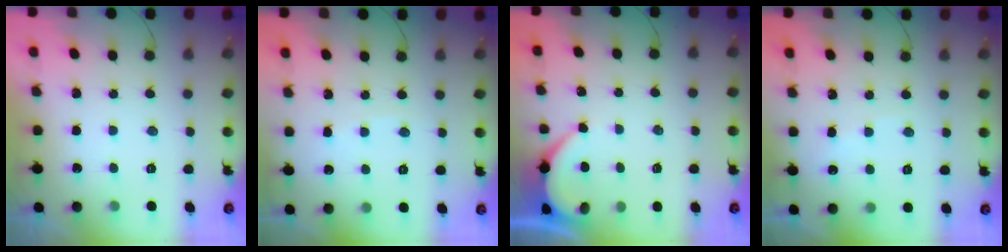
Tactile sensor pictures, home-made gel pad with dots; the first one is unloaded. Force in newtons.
{"total": 1.8, "press": 1.7, "slide": 0.2}
{"total": 2.2, "press": 2.2, "slide": 0.2}
{"total": 1.8, "press": 1.7, "slide": 0.3}